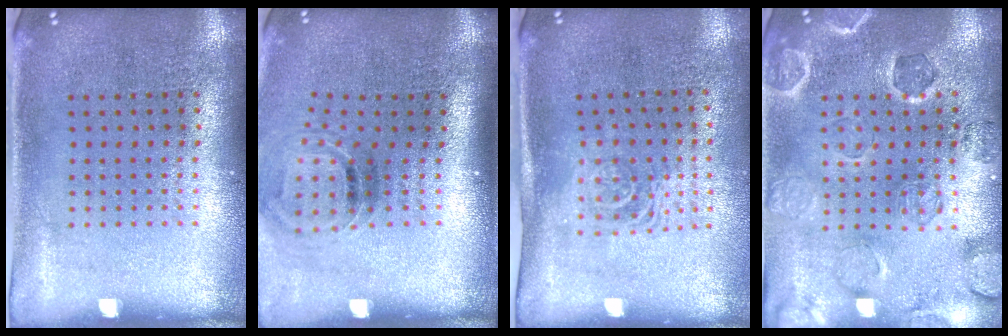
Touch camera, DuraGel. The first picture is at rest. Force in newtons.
{"total": 1.2, "press": 0.9, "slide": 0.8}
{"total": 1.6, "press": 1.3, "slide": 1.0}
{"total": 0.7, "press": 0.7, "slide": 0.4}